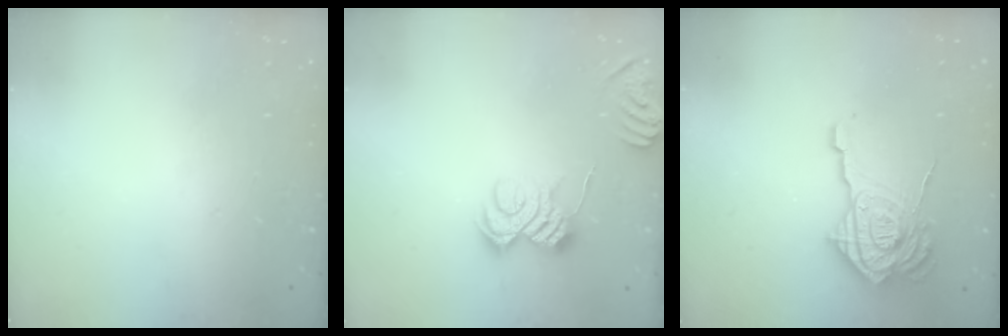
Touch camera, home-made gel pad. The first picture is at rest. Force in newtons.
{"total": 10.3, "press": 10.3, "slide": 0.7}
{"total": 18.9, "press": 18.8, "slide": 1.9}